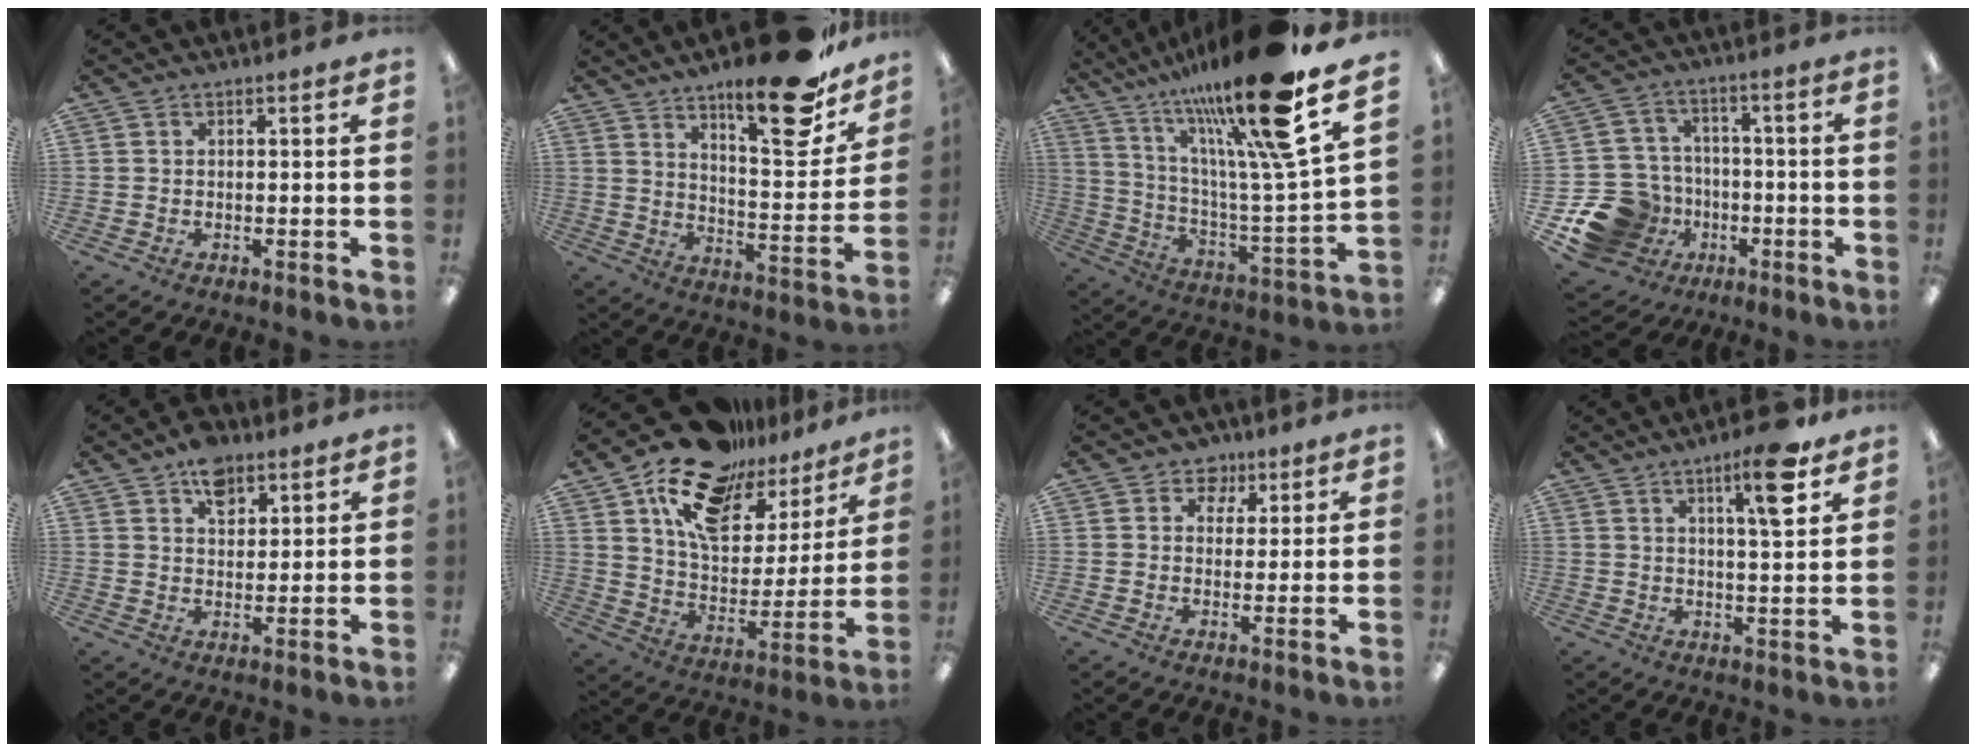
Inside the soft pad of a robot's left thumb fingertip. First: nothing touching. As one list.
[{"total": 20.0, "force": [14.7, 5.4, 12.3], "torque": [-0.177, -0.101, 0.235]}, {"total": 23.7, "force": [17.1, 2.1, 16.3], "torque": [-0.283, -0.103, 0.263]}, {"total": 14.9, "force": [-6.2, 12.4, 5.4], "torque": [-0.116, 0.042, -0.096]}, {"total": 7.8, "force": [5.1, 4.7, 3.5], "torque": [-0.045, -0.019, 0.089]}, {"total": 19.6, "force": [12.9, 11.0, 9.8], "torque": [-0.168, -0.073, 0.229]}, {"total": 5.0, "force": [2.8, 3.9, 1.2], "torque": [-0.007, -0.013, 0.046]}, {"total": 10.8, "force": [6.3, 2.3, 8.4], "torque": [-0.119, -0.030, 0.096]}]